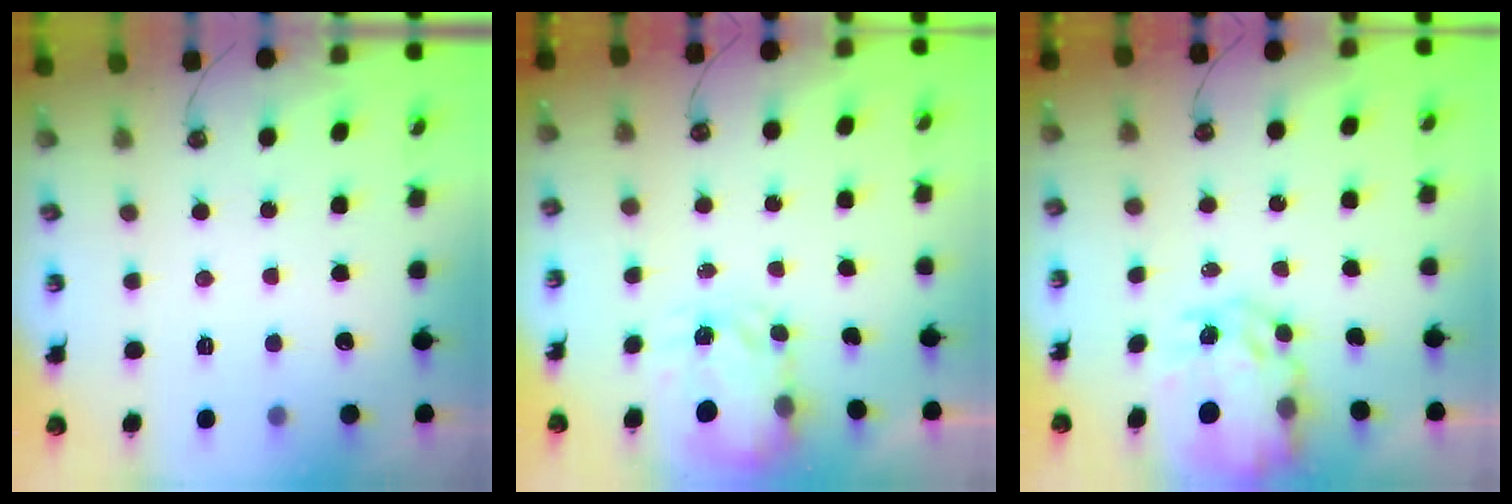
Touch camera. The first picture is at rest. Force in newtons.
{"total": 3.6, "press": 3.5, "slide": 0.5}
{"total": 9.3, "press": 9.3, "slide": 0.8}